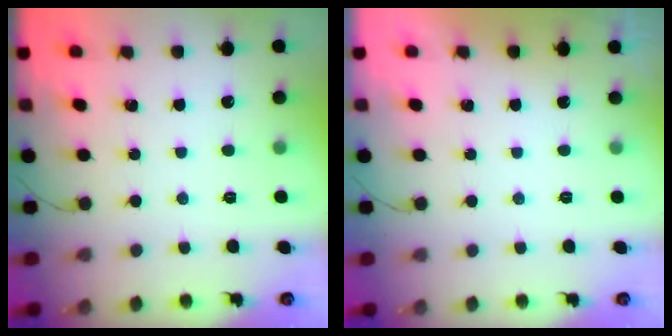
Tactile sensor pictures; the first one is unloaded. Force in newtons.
{"total": 0.0}